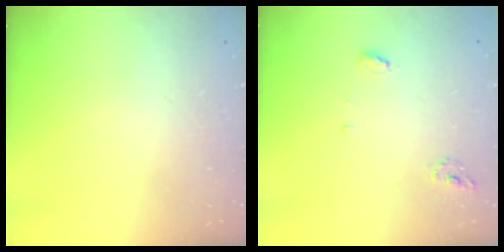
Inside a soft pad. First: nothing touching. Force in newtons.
{"total": 5.1, "press": 5.1, "slide": 0.4}